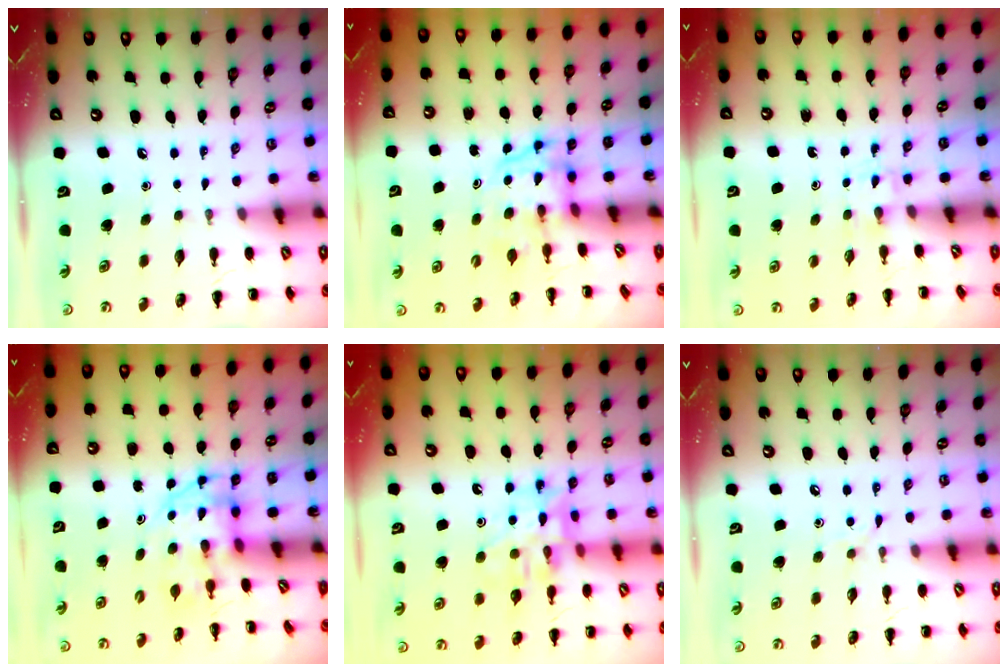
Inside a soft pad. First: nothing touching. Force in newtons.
{"total": 4.0, "press": 3.9, "slide": 0.7}
{"total": 2.3, "press": 2.1, "slide": 0.8}
{"total": 3.8, "press": 3.7, "slide": 0.7}
{"total": 13.4, "press": 13.3, "slide": 2.0}
{"total": 4.7, "press": 4.3, "slide": 1.8}